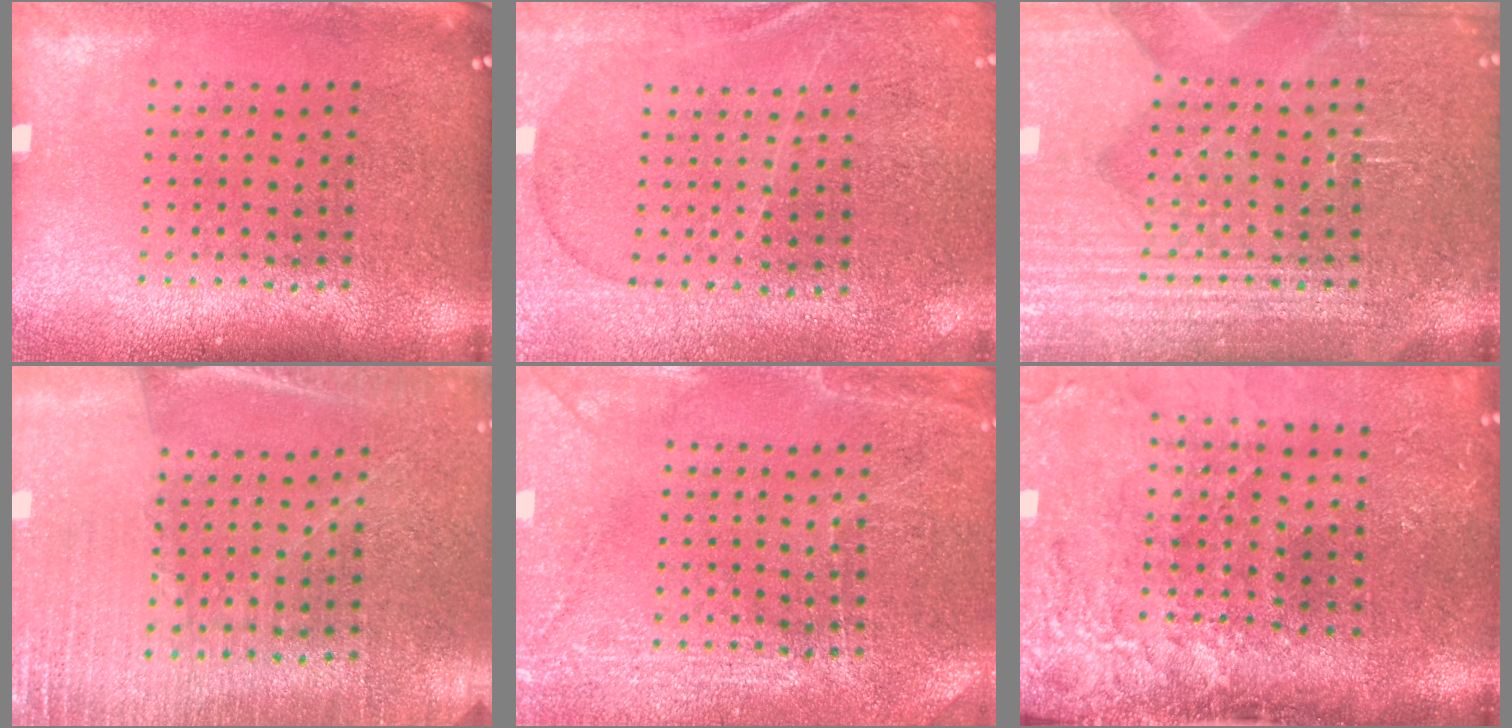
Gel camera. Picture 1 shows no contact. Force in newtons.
{"total": 0.8, "press": 0.6, "slide": 0.5}
{"total": 6.2, "press": 6.1, "slide": 0.8}
{"total": 2.8, "press": 2.8, "slide": 0.2}
{"total": 2.8, "press": 2.8, "slide": 0.4}
{"total": 4.5, "press": 3.6, "slide": 2.6}